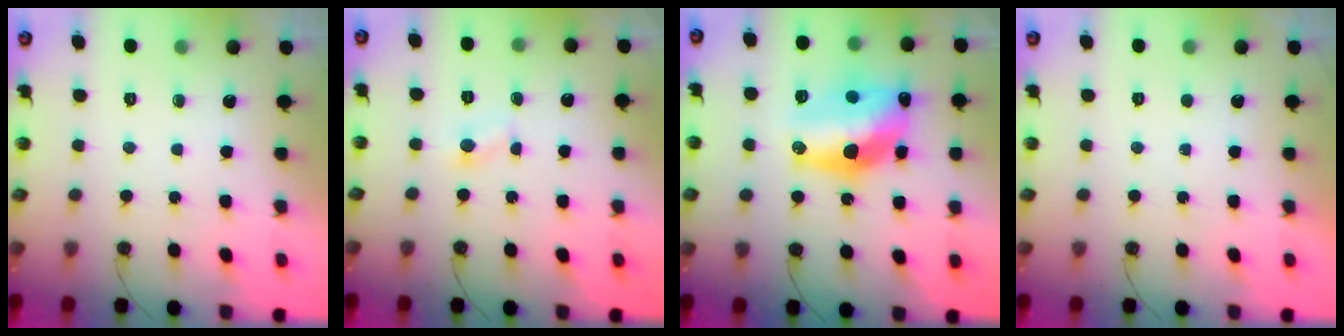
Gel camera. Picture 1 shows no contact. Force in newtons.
{"total": 3.3, "press": 3.3, "slide": 0.5}
{"total": 17.3, "press": 16.7, "slide": 4.5}
{"total": 0.0}